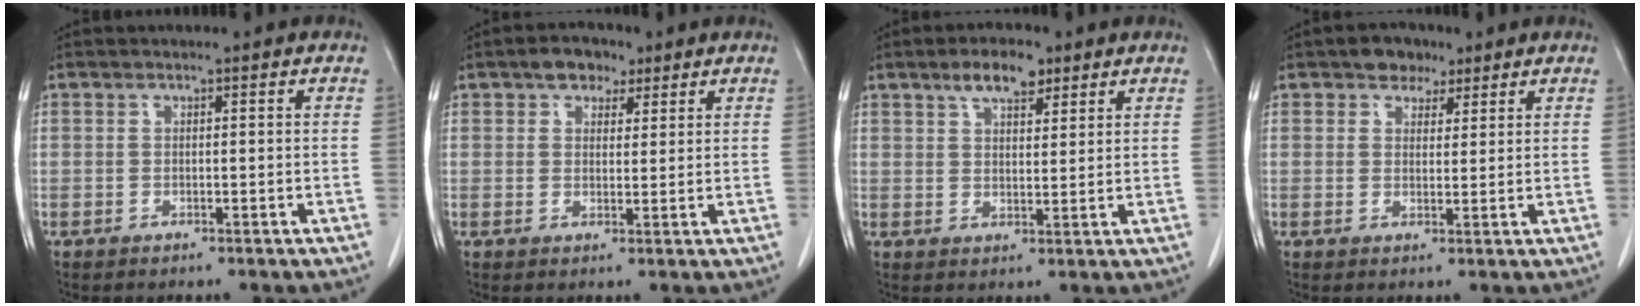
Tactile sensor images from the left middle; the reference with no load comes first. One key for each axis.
{"total": 4.2, "fx": 2.7, "fy": 2.6, "fz": 1.9, "tx": -0.030, "ty": 0.013, "tz": 0.043}
{"total": 5.5, "fx": 3.7, "fy": 2.1, "fz": 3.5, "tx": -0.063, "ty": 0.007, "tz": 0.063}
{"total": 3.9, "fx": 2.7, "fy": 2.5, "fz": 1.5, "tx": -0.023, "ty": 0.008, "tz": 0.044}